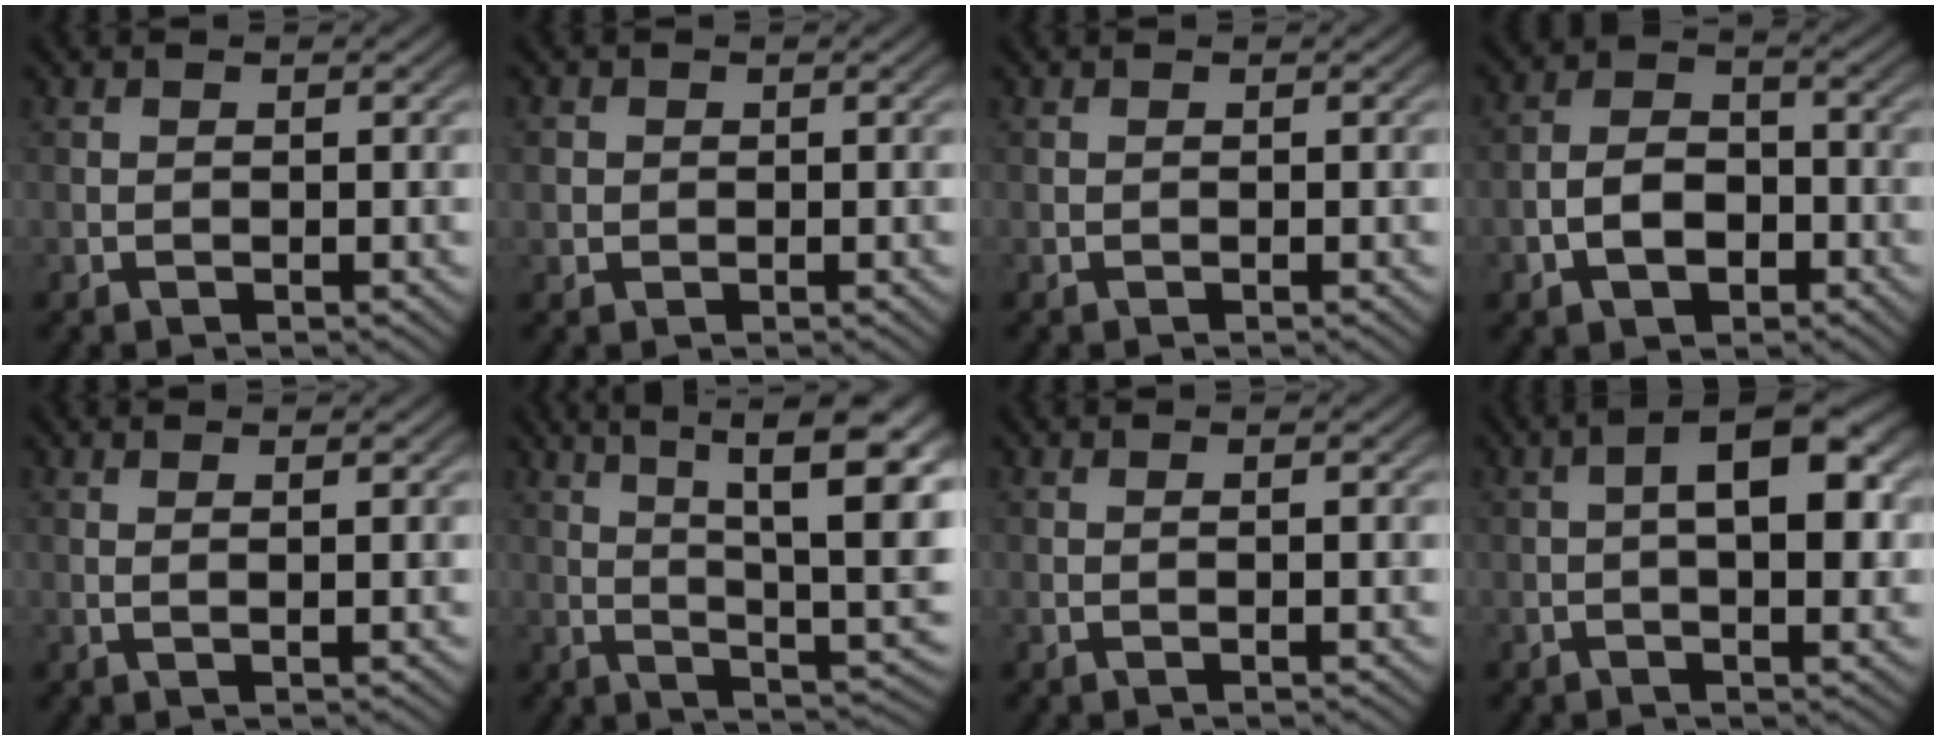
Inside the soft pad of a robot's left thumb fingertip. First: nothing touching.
{"total": 1.5, "force": [0.1, 1.4, 0.3], "torque": [-0.003, -0.006, 0.001]}
{"total": 0.0}
{"total": 5.5, "force": [-2.3, 3.5, 3.5], "torque": [-0.061, 0.003, -0.049]}
{"total": 2.2, "force": [1.0, 0.3, 1.9], "torque": [-0.029, -0.002, 0.014]}
{"total": 14.2, "force": [5.6, 3.8, 12.5], "torque": [-0.190, 0.013, 0.087]}
{"total": 1.1, "force": [0.3, 0.0, 1.1], "torque": [-0.023, 0.003, 0.001]}
{"total": 8.5, "force": [0.4, 3.0, 8.0], "torque": [-0.116, 0.014, 0.002]}